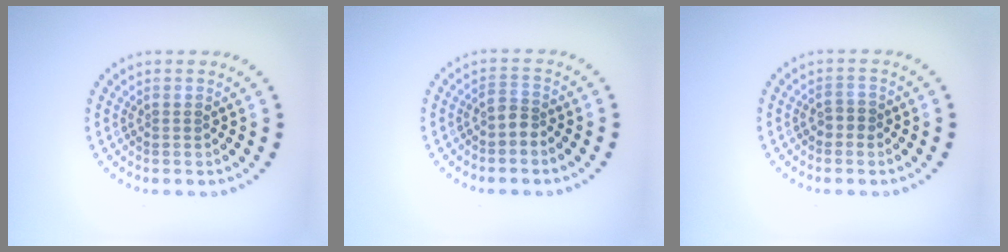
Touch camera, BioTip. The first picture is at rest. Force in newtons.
{"total": 1.5, "press": 1.1, "slide": 1.0}
{"total": 1.1, "press": 1.0, "slide": 0.4}